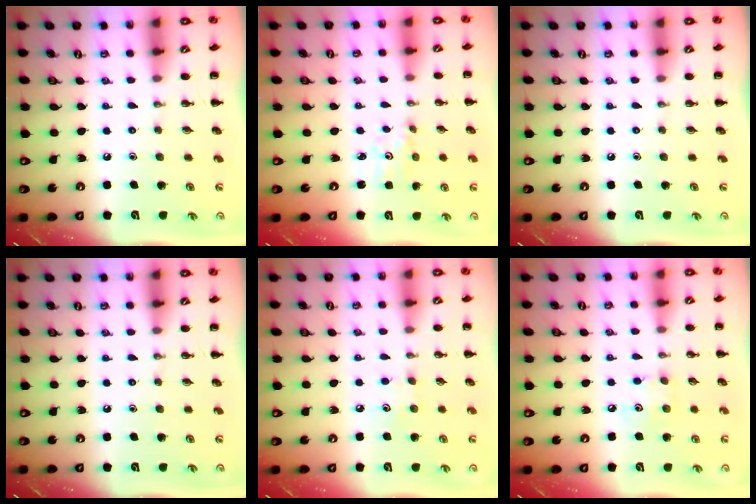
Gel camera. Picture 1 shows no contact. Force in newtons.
{"total": 2.0, "press": 1.9, "slide": 0.7}
{"total": 0.0}
{"total": 0.0}
{"total": 3.7, "press": 3.6, "slide": 1.0}
{"total": 4.3, "press": 4.2, "slide": 0.8}